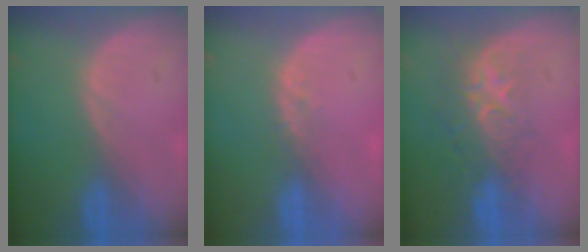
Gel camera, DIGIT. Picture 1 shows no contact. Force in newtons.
{"total": 1.8, "press": 1.5, "slide": 1.0}
{"total": 8.9, "press": 7.2, "slide": 5.2}